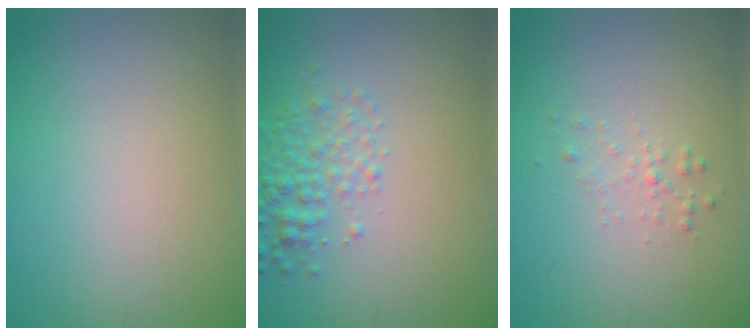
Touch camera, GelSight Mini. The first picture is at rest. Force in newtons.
{"total": 2.6, "press": 2.6, "slide": 0.1}
{"total": 0.9, "press": 0.9, "slide": 0.0}